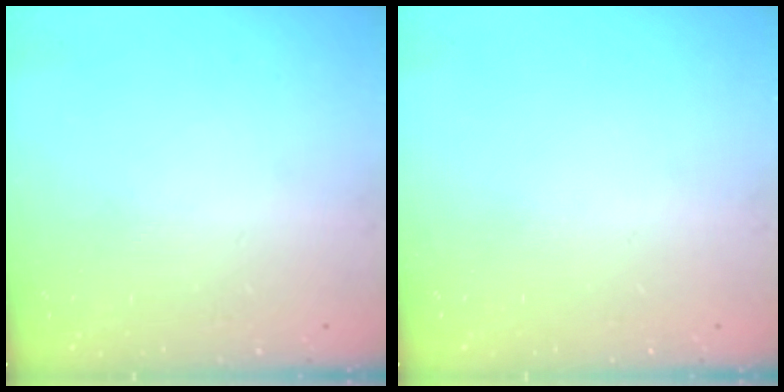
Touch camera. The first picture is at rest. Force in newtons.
{"total": 0.0}